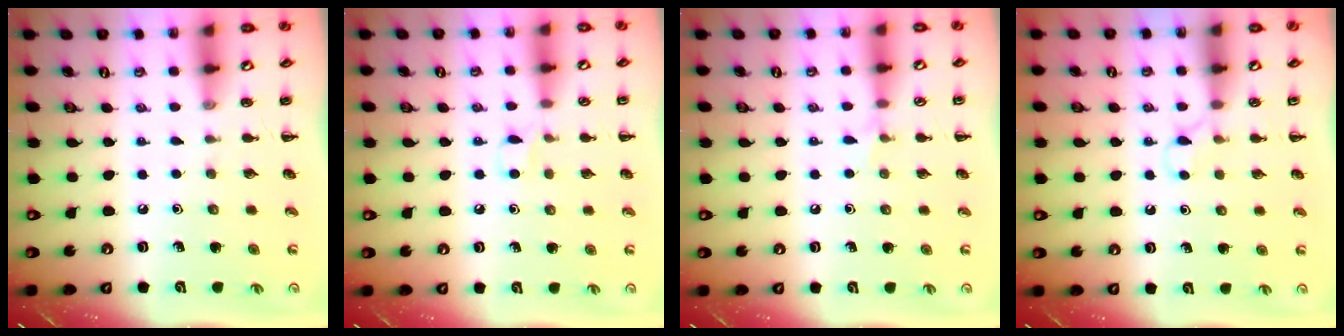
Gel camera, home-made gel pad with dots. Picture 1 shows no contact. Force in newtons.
{"total": 4.1, "press": 4.0, "slide": 1.0}
{"total": 4.1, "press": 3.7, "slide": 1.6}
{"total": 2.6, "press": 2.4, "slide": 0.9}